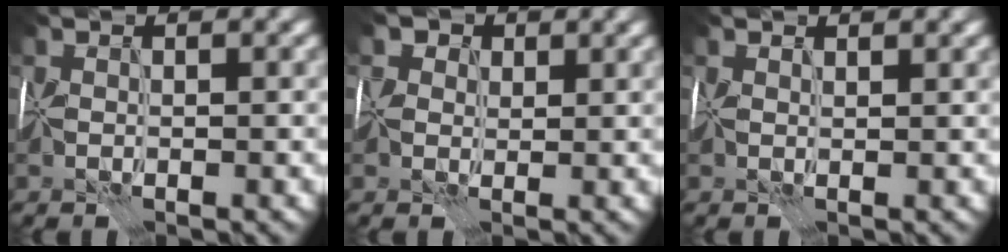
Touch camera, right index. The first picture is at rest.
{"total": 2.6, "force": [1.4, 2.0, 0.9], "torque": [-0.017, -0.002, 0.016]}
{"total": 1.2, "force": [0.8, 0.5, 0.6], "torque": [-0.013, 0.000, 0.017]}